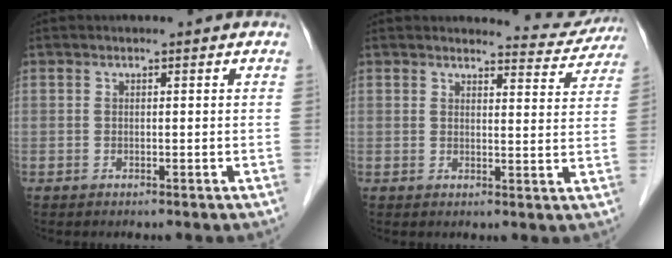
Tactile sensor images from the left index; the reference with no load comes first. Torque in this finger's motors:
{"motor_torque": [0.74, -0.74, 0.00, -0.02]}